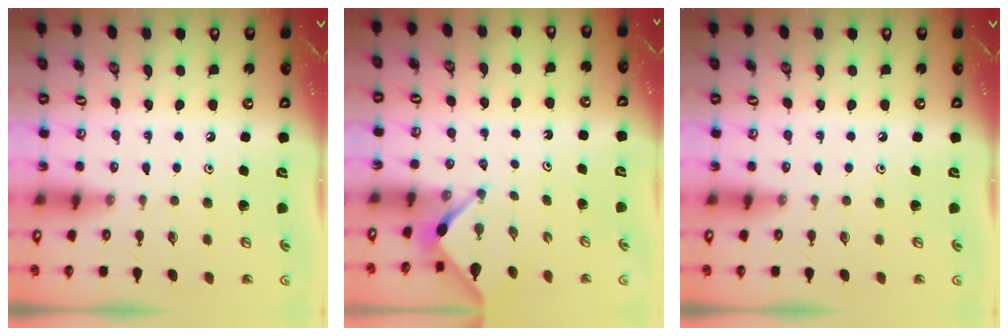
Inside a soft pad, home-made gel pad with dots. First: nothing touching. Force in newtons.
{"total": 3.0, "press": 3.0, "slide": 0.2}
{"total": 0.0}